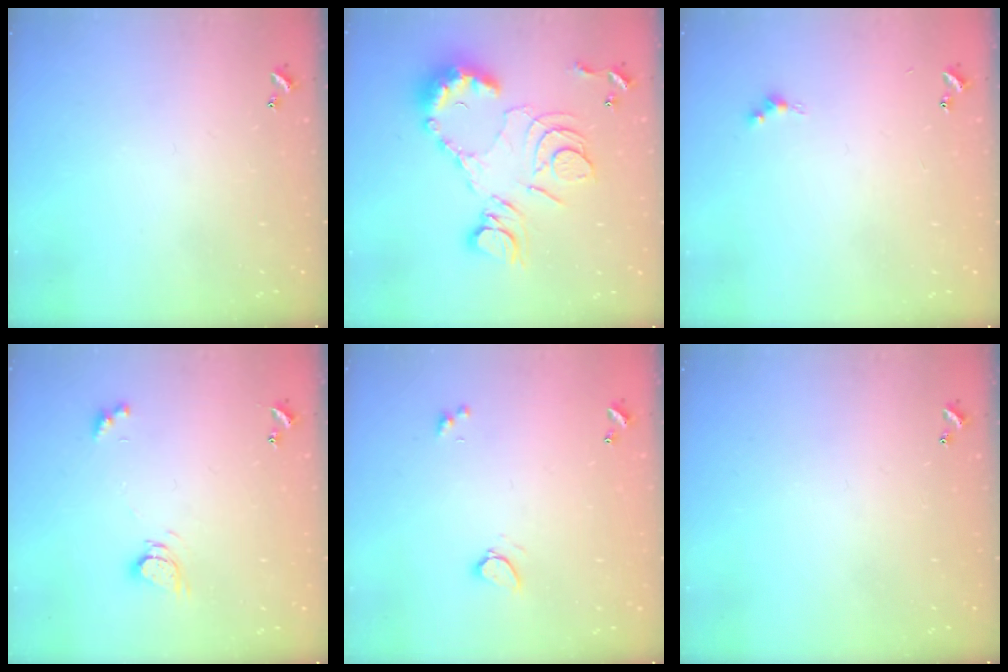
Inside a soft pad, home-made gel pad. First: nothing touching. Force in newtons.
{"total": 15.3, "press": 15.2, "slide": 1.3}
{"total": 3.3, "press": 3.2, "slide": 0.6}
{"total": 4.7, "press": 4.7, "slide": 0.3}
{"total": 1.3, "press": 1.3, "slide": 0.2}
{"total": 0.0}